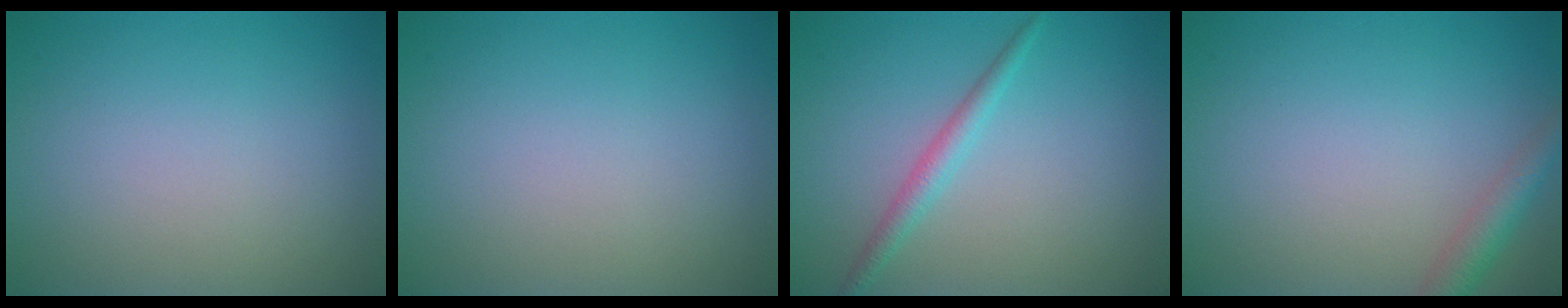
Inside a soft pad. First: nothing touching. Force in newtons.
{"total": 0.0}
{"total": 1.8, "press": 1.8, "slide": 0.1}
{"total": 2.4, "press": 2.4, "slide": 0.1}